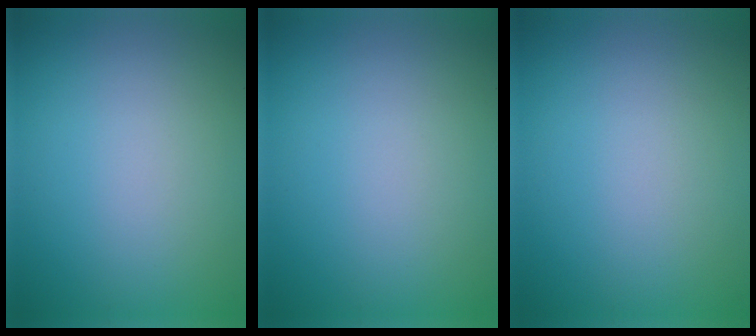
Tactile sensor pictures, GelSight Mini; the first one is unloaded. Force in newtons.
{"total": 0.0}
{"total": 0.0}